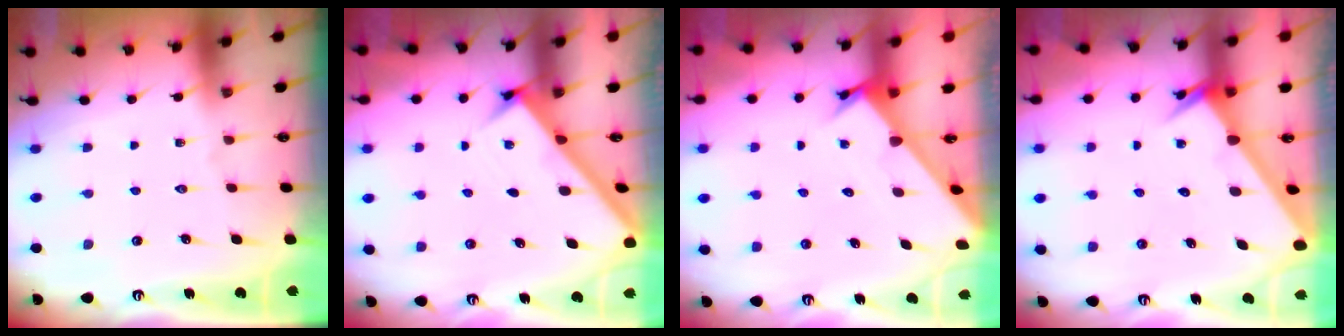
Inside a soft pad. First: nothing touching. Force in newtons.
{"total": 2.4, "press": 2.4, "slide": 0.2}
{"total": 2.4, "press": 2.4, "slide": 0.0}
{"total": 2.5, "press": 2.5, "slide": 0.2}